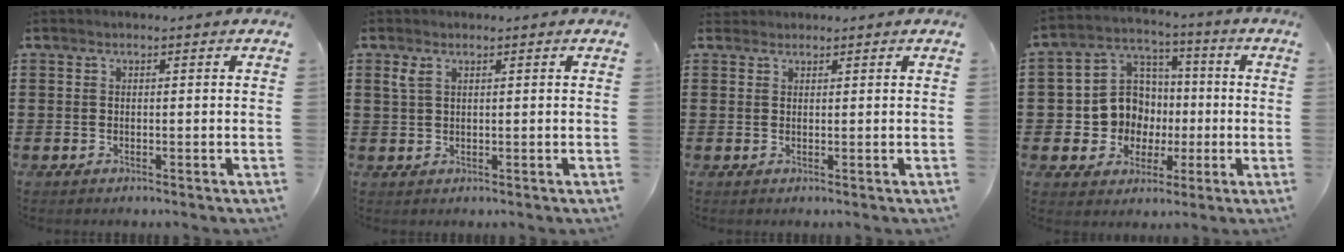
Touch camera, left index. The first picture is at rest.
{"total": 1.8, "force": [0.9, 0.8, 1.3], "torque": [-0.031, 0.003, 0.016]}
{"total": 1.1, "force": [1.0, 0.5, 0.0], "torque": [-0.004, 0.003, 0.021]}
{"total": 9.5, "force": [0.0, 9.1, 2.8], "torque": [-0.102, 0.002, 0.009]}